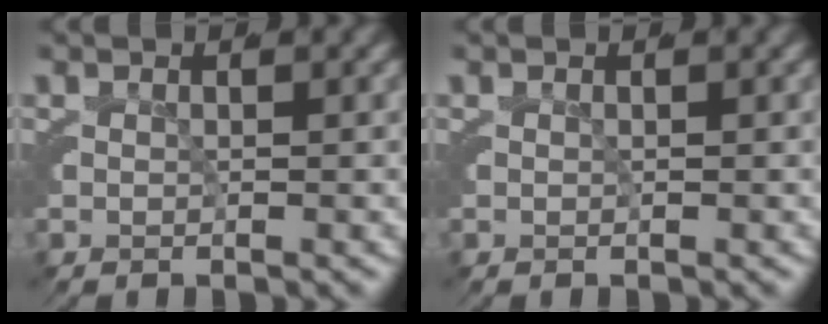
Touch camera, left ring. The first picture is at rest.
{"total": 0.0}